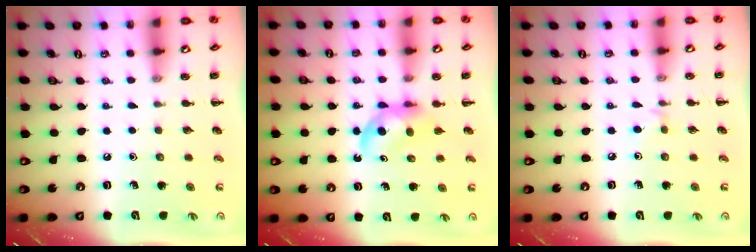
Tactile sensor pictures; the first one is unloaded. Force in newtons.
{"total": 4.8, "press": 4.6, "slide": 1.3}
{"total": 3.0, "press": 2.7, "slide": 1.2}